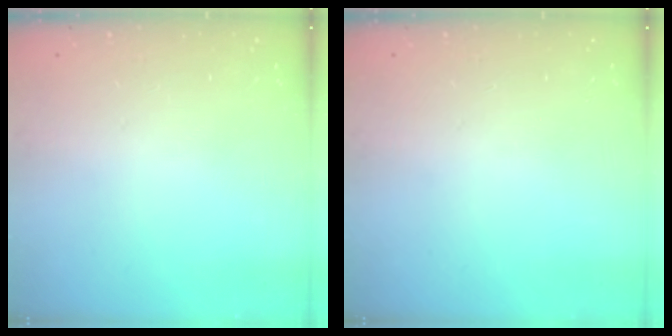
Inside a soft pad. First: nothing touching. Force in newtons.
{"total": 0.0}